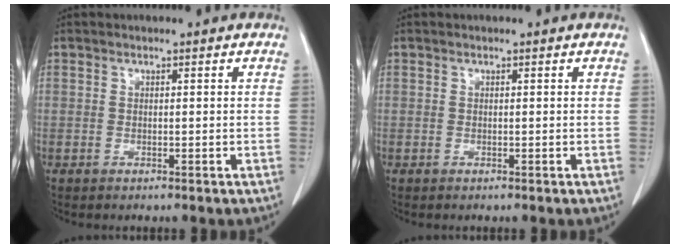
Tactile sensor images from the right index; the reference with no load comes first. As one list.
[{"total": 0.0}]